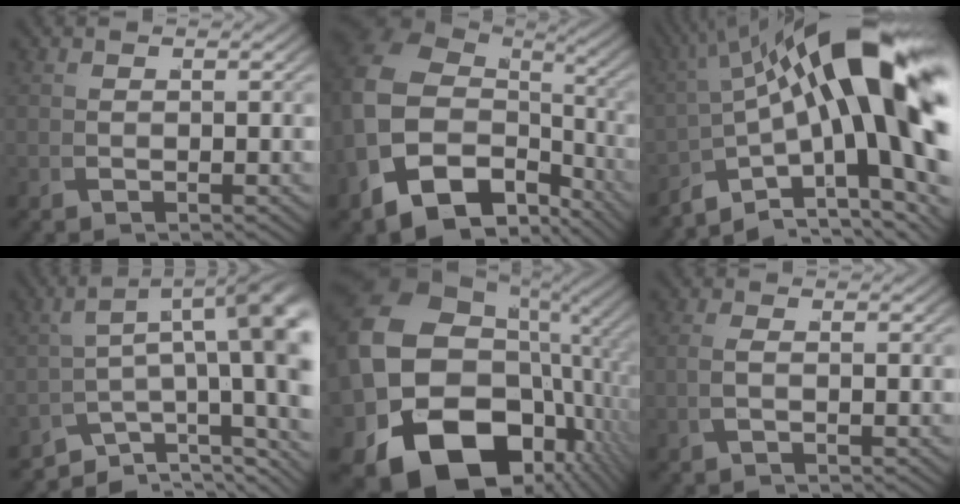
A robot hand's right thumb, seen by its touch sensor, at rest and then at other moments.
{"total": 14.2, "force": [-3.2, 9.6, 10.0], "torque": [-0.231, -0.059, -0.021]}
{"total": 20.1, "force": [0.9, 10.1, 17.3], "torque": [-0.260, -0.015, 0.024]}
{"total": 12.4, "force": [-2.7, 7.4, 9.6], "torque": [-0.149, -0.044, -0.029]}
{"total": 24.1, "force": [-2.8, 17.5, 16.4], "torque": [-0.316, -0.067, -0.030]}
{"total": 1.0, "force": [-0.1, 0.0, 1.0], "torque": [-0.029, -0.001, 0.001]}